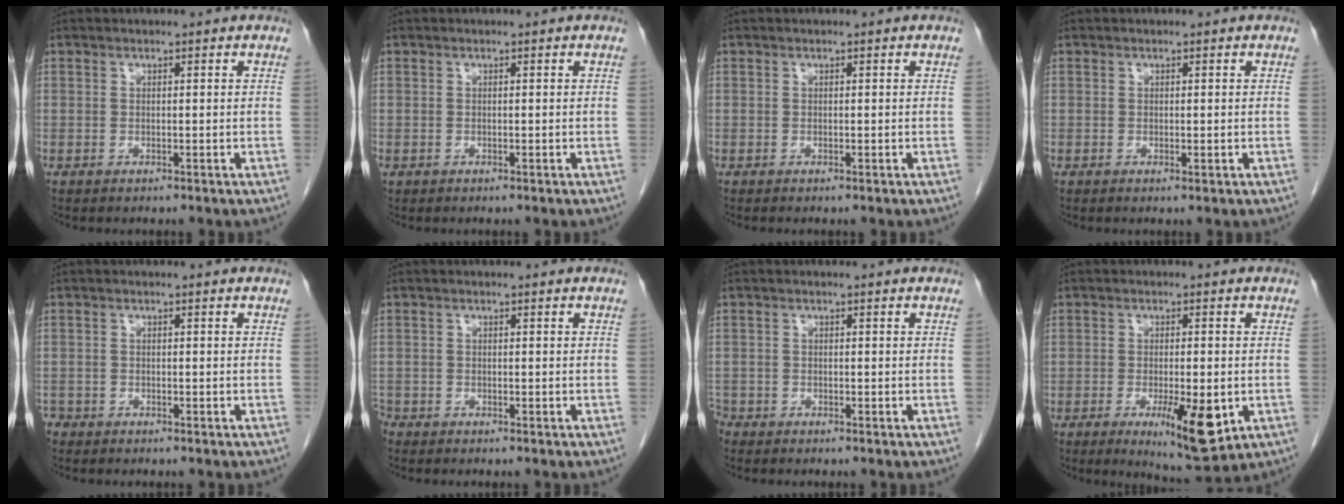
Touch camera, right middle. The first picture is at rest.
{"total": 0.0}
{"total": 0.0}
{"total": 0.7, "force": [-0.2, 0.2, 0.6], "torque": [-0.010, -0.002, -0.001]}
{"total": 2.1, "force": [-1.7, 1.2, 0.2], "torque": [-0.006, 0.002, -0.032]}
{"total": 1.6, "force": [-1.4, 0.8, 0.2], "torque": [-0.004, 0.000, -0.026]}
{"total": 2.1, "force": [-1.8, 1.0, 0.2], "torque": [-0.005, 0.001, -0.034]}
{"total": 9.6, "force": [-3.3, 2.3, 8.7], "torque": [-0.130, -0.018, -0.042]}